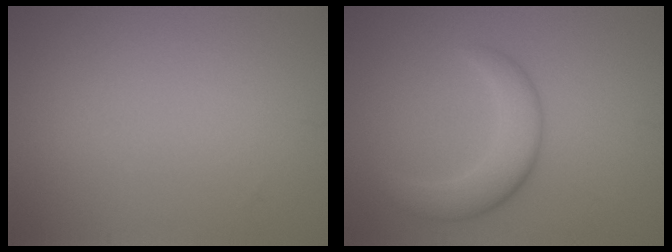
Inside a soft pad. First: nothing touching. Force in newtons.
{"total": 3.9, "press": 3.9, "slide": 0.2}